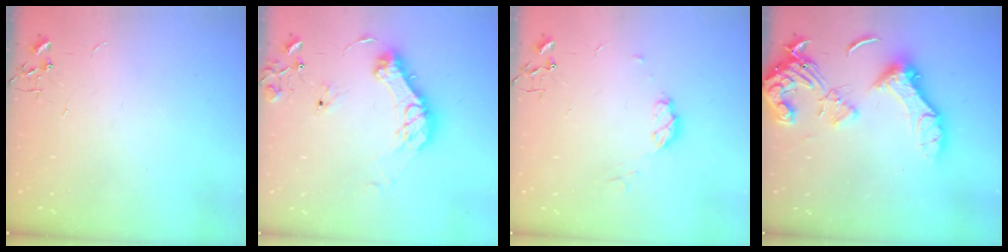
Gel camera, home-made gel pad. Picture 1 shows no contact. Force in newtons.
{"total": 14.1, "press": 14.0, "slide": 2.1}
{"total": 6.8, "press": 6.7, "slide": 0.6}
{"total": 17.6, "press": 17.6, "slide": 1.5}